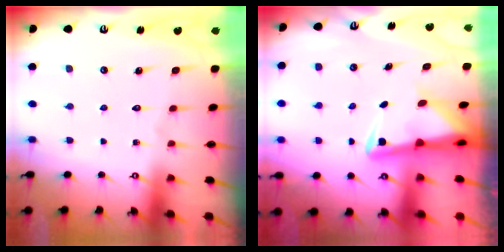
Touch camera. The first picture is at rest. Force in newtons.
{"total": 4.3, "press": 4.2, "slide": 1.0}